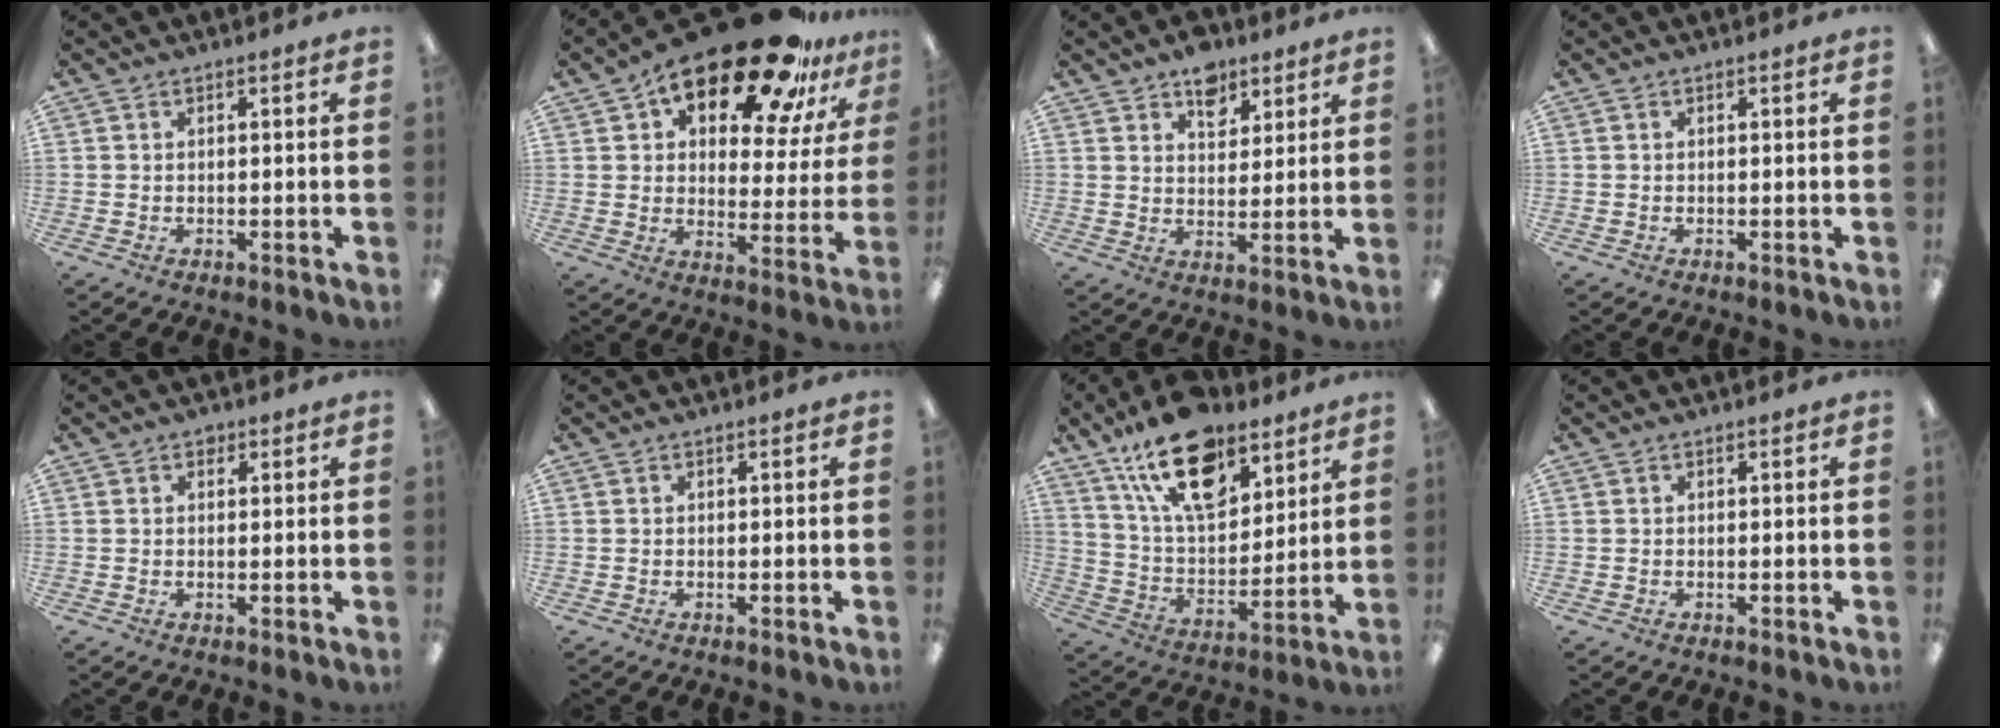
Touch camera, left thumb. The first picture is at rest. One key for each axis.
{"total": 22.4, "fx": 16.2, "fy": 8.4, "fz": 13.1, "tx": -0.212, "ty": -0.104, "tz": 0.272}
{"total": 7.8, "fx": 5.4, "fy": 4.9, "fz": 2.8, "tx": -0.025, "ty": -0.025, "tz": 0.094}
{"total": 0.0}
{"total": 1.2, "fx": 0.7, "fy": 0.9, "fz": 0.5, "tx": 0.006, "ty": -0.004, "tz": 0.009}
{"total": 0.0}
{"total": 19.9, "fx": 13.0, "fy": 10.0, "fz": 11.4, "tx": -0.196, "ty": -0.059, "tz": 0.229}
{"total": 0.0}